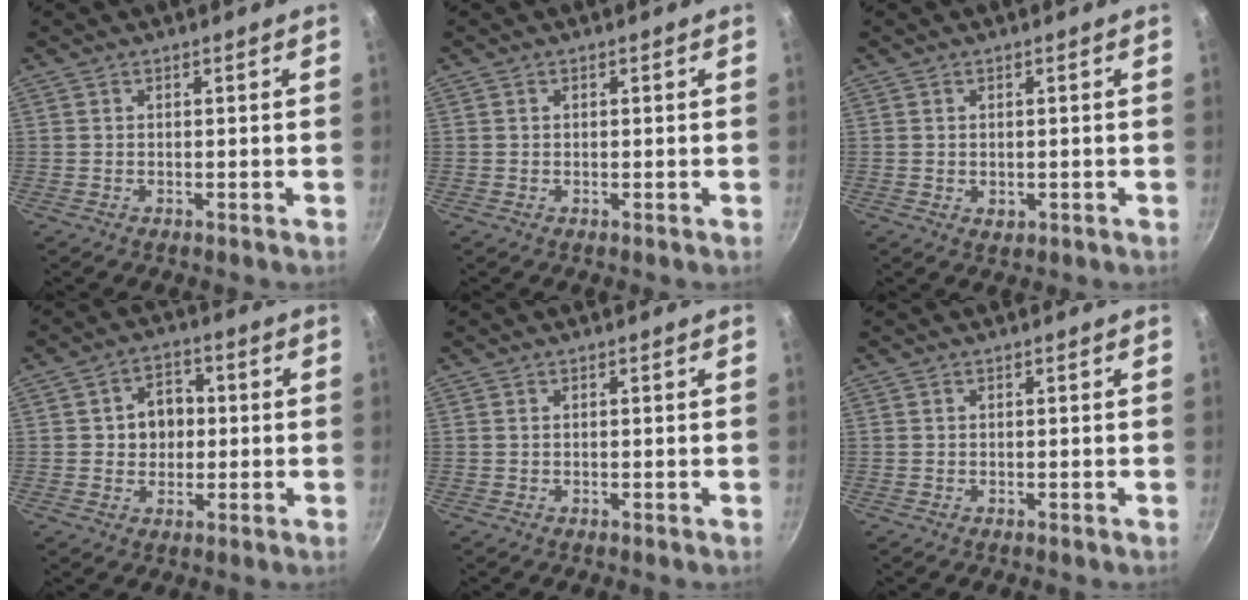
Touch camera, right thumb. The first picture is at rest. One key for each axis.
{"total": 0.0}
{"total": 1.5, "fx": -0.1, "fy": 1.2, "fz": 0.9, "tx": -0.014, "ty": -0.002, "tz": 0.000}
{"total": 6.9, "fx": 0.4, "fy": 5.7, "fz": 3.9, "tx": -0.023, "ty": 0.009, "tz": 0.000}
{"total": 0.0}
{"total": 0.0}